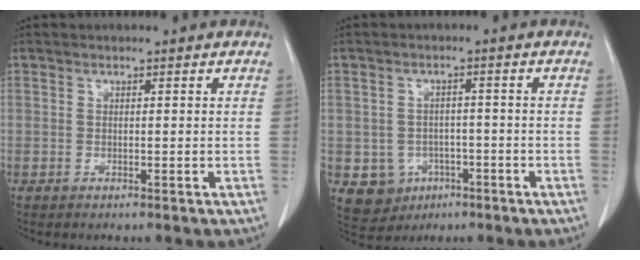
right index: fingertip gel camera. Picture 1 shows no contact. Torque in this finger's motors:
{"motor_torque": [-0.06, -0.07, -0.33, -0.21]}